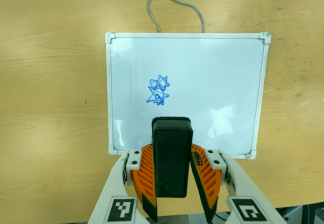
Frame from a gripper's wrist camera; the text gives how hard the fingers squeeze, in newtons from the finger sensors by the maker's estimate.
{"total": 5.6, "left": 4.3, "right": 6.9}